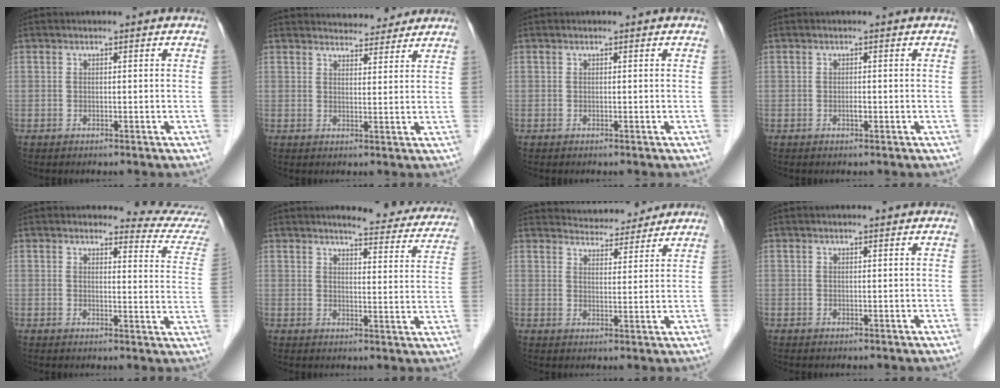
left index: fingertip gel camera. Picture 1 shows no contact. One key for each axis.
{"total": 7.9, "fx": 7.5, "fy": 1.8, "fz": 1.5, "tx": -0.012, "ty": 0.009, "tz": 0.089}
{"total": 0.0}
{"total": 0.6, "fx": -0.3, "fy": 0.2, "fz": 0.5, "tx": -0.011, "ty": -0.001, "tz": -0.006}
{"total": 8.4, "fx": 8.4, "fy": -0.4, "fz": -0.3, "tx": 0.004, "ty": -0.080, "tz": 0.073}
{"total": 14.4, "fx": 13.2, "fy": 2.8, "fz": 5.0, "tx": -0.030, "ty": -0.035, "tz": 0.129}
{"total": 8.8, "fx": 8.5, "fy": 1.8, "fz": 1.5, "tx": -0.021, "ty": 0.009, "tz": 0.115}
{"total": 0.9, "fx": 0.7, "fy": 0.0, "fz": 0.4, "tx": -0.008, "ty": 0.005, "tz": 0.013}